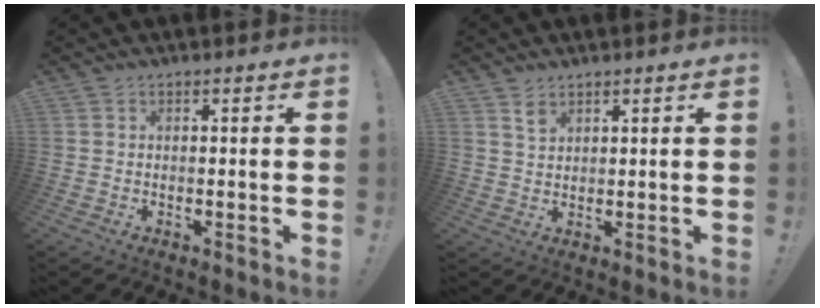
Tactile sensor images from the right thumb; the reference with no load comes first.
{"total": 3.1, "force": [2.3, 1.6, 1.3], "torque": [-0.006, -0.019, 0.039]}